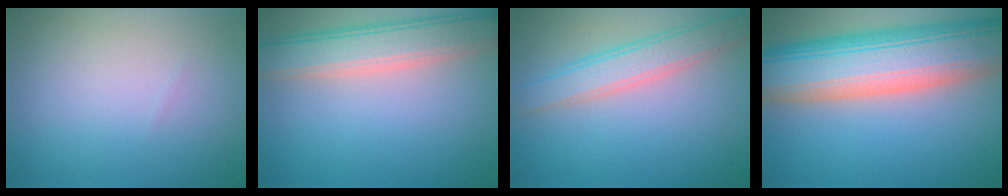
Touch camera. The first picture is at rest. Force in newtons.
{"total": 5.6, "press": 5.6, "slide": 0.3}
{"total": 4.0, "press": 4.0, "slide": 0.1}
{"total": 13.7, "press": 13.7, "slide": 0.7}